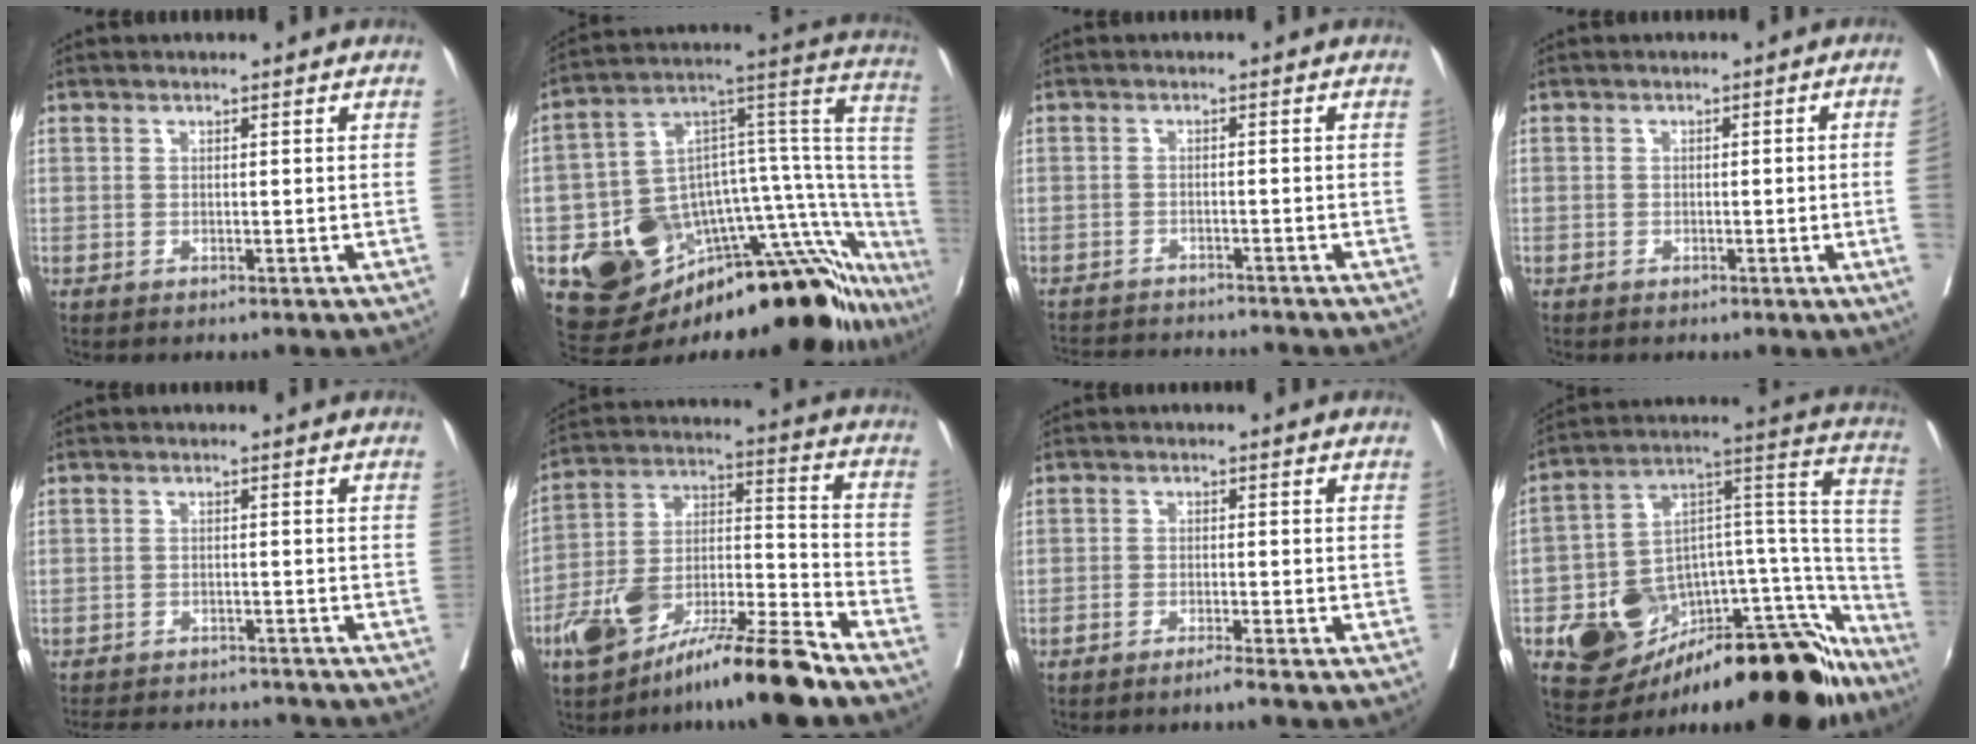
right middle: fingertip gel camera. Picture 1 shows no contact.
{"total": 27.8, "force": [-16.9, 9.6, 20.0], "torque": [-0.181, 0.060, -0.231]}
{"total": 9.3, "force": [-9.0, 0.7, 2.3], "torque": [-0.032, -0.002, -0.129]}
{"total": 3.5, "force": [-0.8, -0.6, 3.3], "torque": [-0.040, 0.004, -0.009]}
{"total": 10.8, "force": [-10.2, 2.3, 2.8], "torque": [-0.050, 0.006, -0.135]}
{"total": 18.2, "force": [-12.8, 2.4, 12.6], "torque": [-0.228, 0.006, -0.224]}
{"total": 2.1, "force": [-1.8, -0.2, 1.1], "torque": [-0.021, 0.000, -0.034]}
{"total": 29.8, "force": [-19.5, 11.4, 19.4], "torque": [-0.190, 0.033, -0.273]}